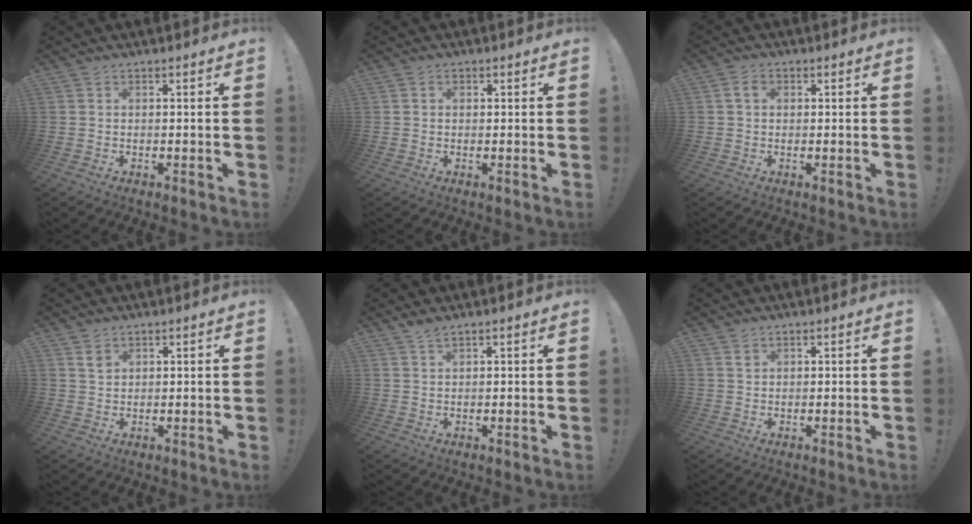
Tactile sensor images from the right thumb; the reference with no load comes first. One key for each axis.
{"total": 1.5, "fx": 0.4, "fy": 1.3, "fz": 0.4, "tx": 0.006, "ty": -0.003, "tz": 0.005}
{"total": 2.8, "fx": 0.8, "fy": 1.8, "fz": 2.0, "tx": -0.035, "ty": 0.006, "tz": 0.015}
{"total": 2.7, "fx": 1.7, "fy": 1.9, "fz": 1.1, "tx": -0.008, "ty": -0.008, "tz": 0.030}
{"total": 1.8, "fx": 1.5, "fy": 0.3, "fz": 1.1, "tx": -0.028, "ty": -0.001, "tz": 0.028}
{"total": 1.3, "fx": 0.9, "fy": 0.9, "fz": 0.3, "tx": 0.002, "ty": -0.003, "tz": 0.016}